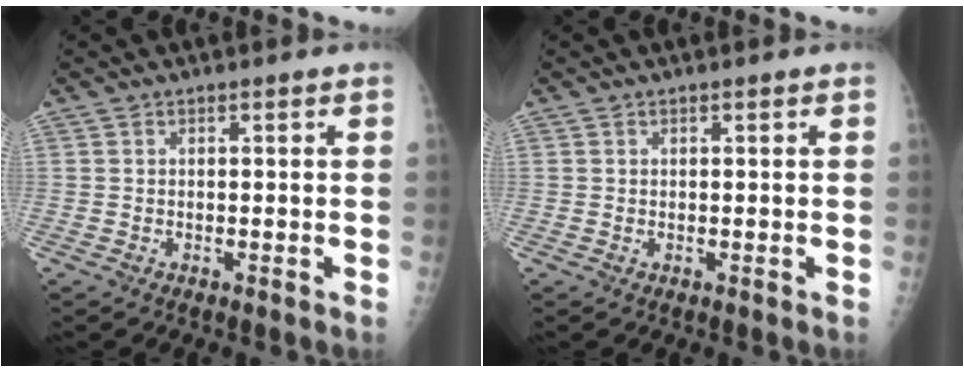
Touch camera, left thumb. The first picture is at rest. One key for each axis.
{"total": 0.8, "fx": 0.4, "fy": 0.2, "fz": 0.6, "tx": -0.010, "ty": 0.001, "tz": 0.008}